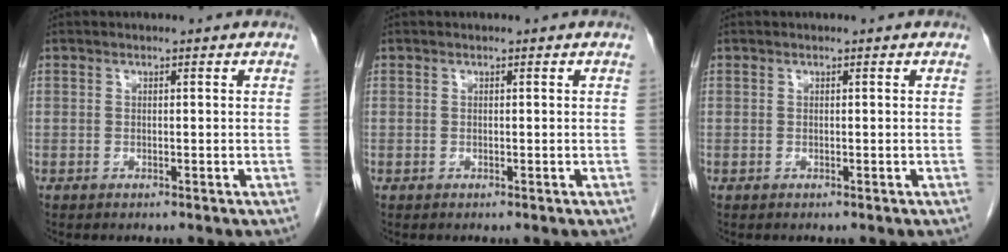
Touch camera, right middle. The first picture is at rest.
{"total": 0.0}
{"total": 0.0}